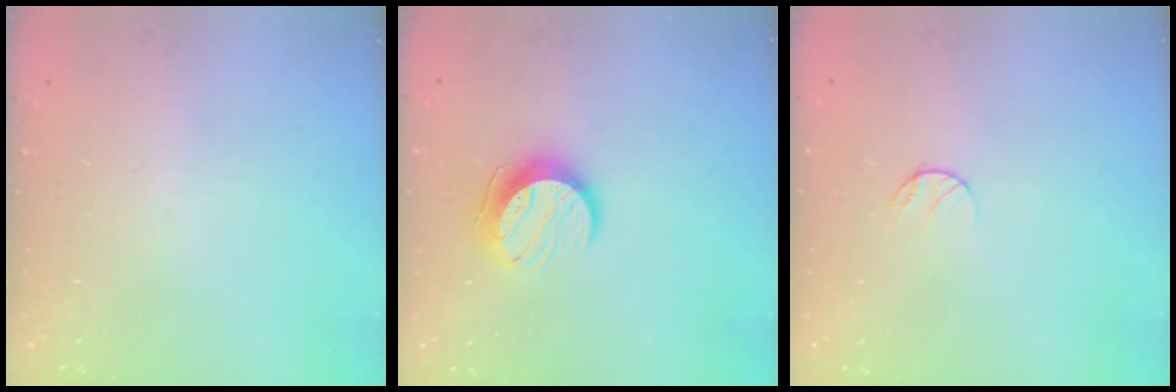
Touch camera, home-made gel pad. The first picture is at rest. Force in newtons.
{"total": 10.1, "press": 10.1, "slide": 0.1}
{"total": 5.1, "press": 5.1, "slide": 0.4}